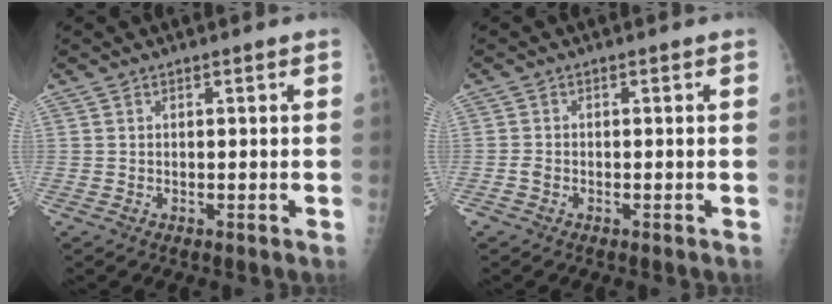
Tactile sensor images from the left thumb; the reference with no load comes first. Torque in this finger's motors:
{"motor_torque": [-0.42, 0.39, 0.48, 0.36, 0.06]}